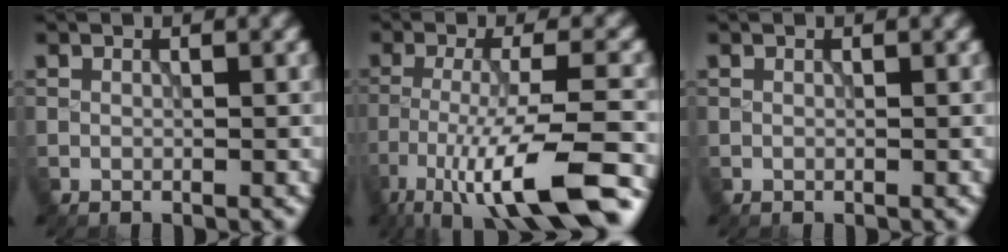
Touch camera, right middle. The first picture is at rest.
{"total": 11.5, "force": [-7.3, 2.4, 8.5], "torque": [-0.150, 0.000, -0.121]}
{"total": 0.0}